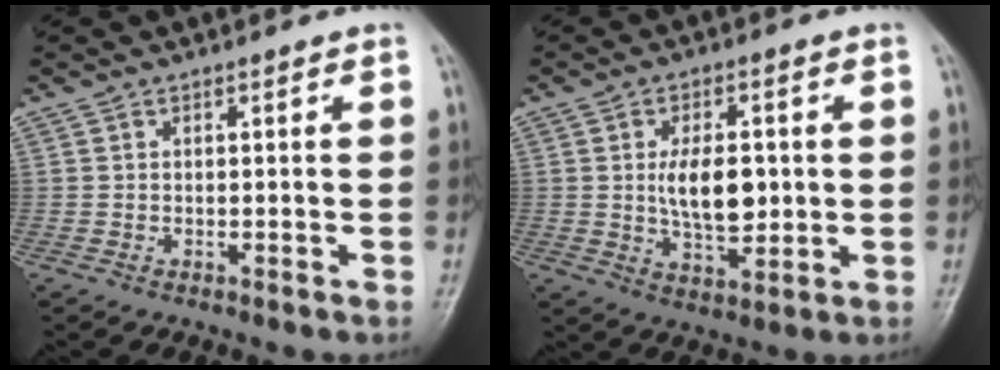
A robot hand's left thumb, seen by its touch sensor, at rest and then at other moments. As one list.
[{"total": 9.8, "force": [0.6, 5.3, 8.3], "torque": [-0.124, -0.011, 0.017]}]